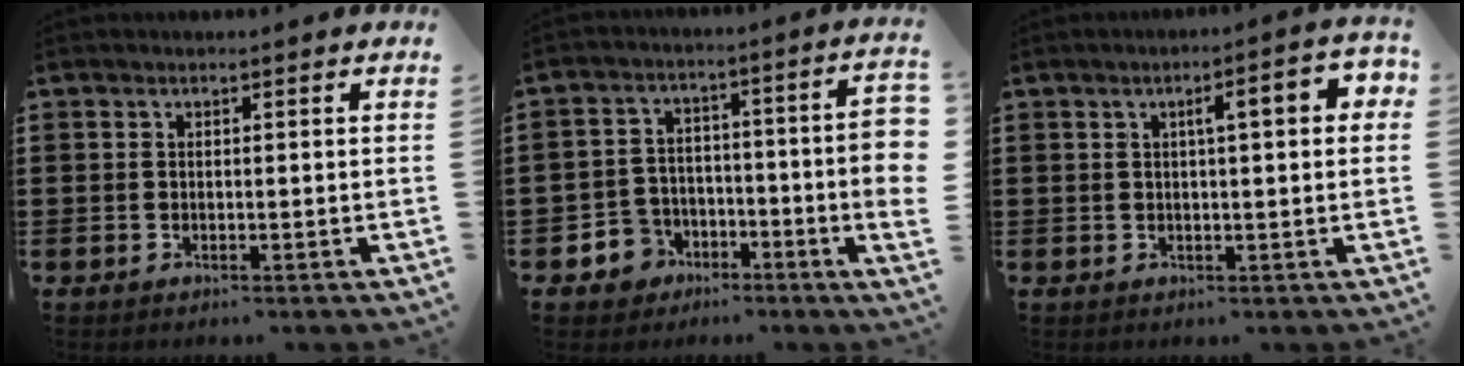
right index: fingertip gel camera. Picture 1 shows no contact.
{"total": 6.4, "force": [-3.6, 3.8, 3.8], "torque": [-0.078, 0.014, -0.068]}
{"total": 4.5, "force": [0.9, 0.8, 4.3], "torque": [-0.067, 0.002, 0.006]}